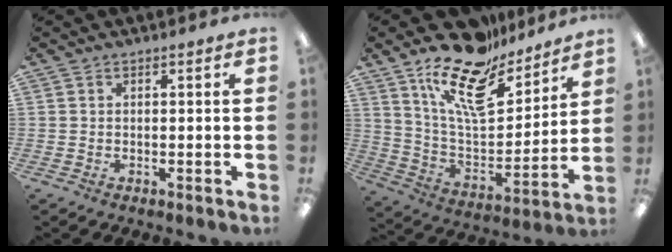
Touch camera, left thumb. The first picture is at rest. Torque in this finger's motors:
{"motor_torque": [0.33, 0.28, 1.49, -1.29, 0.37]}